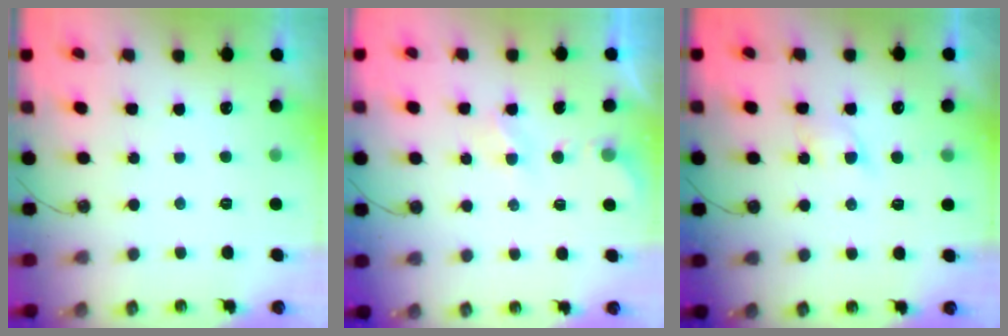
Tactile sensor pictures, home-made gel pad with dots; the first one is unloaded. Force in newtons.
{"total": 3.1, "press": 3.0, "slide": 0.4}
{"total": 4.1, "press": 4.0, "slide": 0.6}